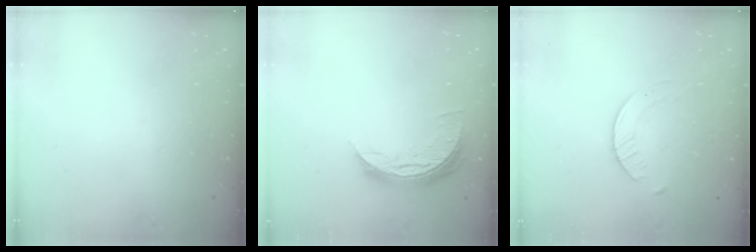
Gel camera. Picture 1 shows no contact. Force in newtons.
{"total": 8.3, "press": 8.3, "slide": 0.5}
{"total": 3.5, "press": 3.5, "slide": 0.4}